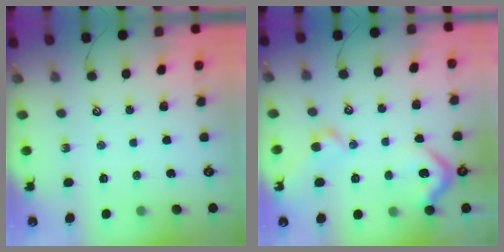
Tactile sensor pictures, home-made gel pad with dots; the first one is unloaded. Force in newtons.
{"total": 10.0, "press": 9.9, "slide": 1.4}